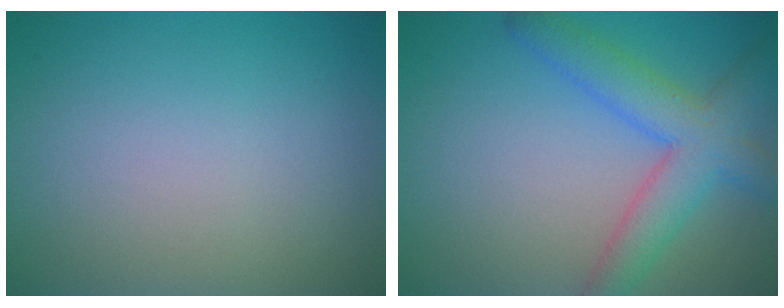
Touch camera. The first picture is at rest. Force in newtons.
{"total": 5.7, "press": 5.7, "slide": 0.2}